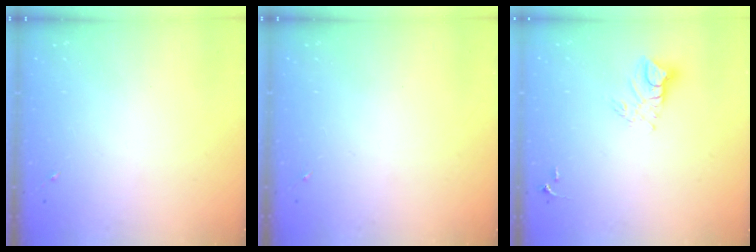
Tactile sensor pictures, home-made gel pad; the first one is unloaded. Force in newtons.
{"total": 0.0}
{"total": 8.6, "press": 8.6, "slide": 0.8}